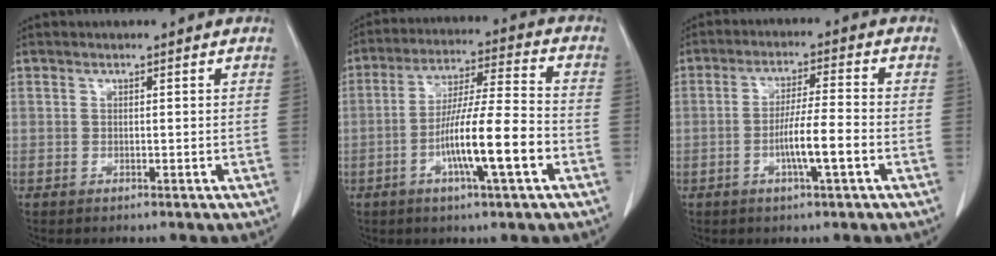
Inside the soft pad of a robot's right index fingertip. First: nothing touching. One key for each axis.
{"total": 12.4, "fx": -4.3, "fy": 0.5, "fz": 11.6, "tx": -0.209, "ty": 0.000, "tz": -0.075}
{"total": 6.6, "fx": -2.2, "fy": 0.0, "fz": 6.3, "tx": -0.117, "ty": 0.001, "tz": -0.039}